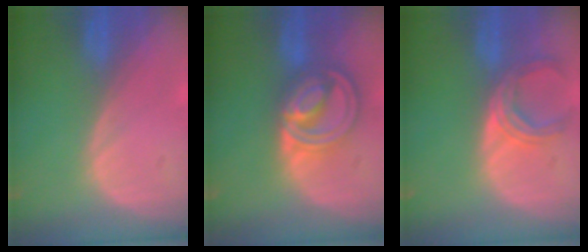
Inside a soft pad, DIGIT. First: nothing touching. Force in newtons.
{"total": 8.7, "press": 7.4, "slide": 4.6}
{"total": 4.9, "press": 4.9, "slide": 0.7}